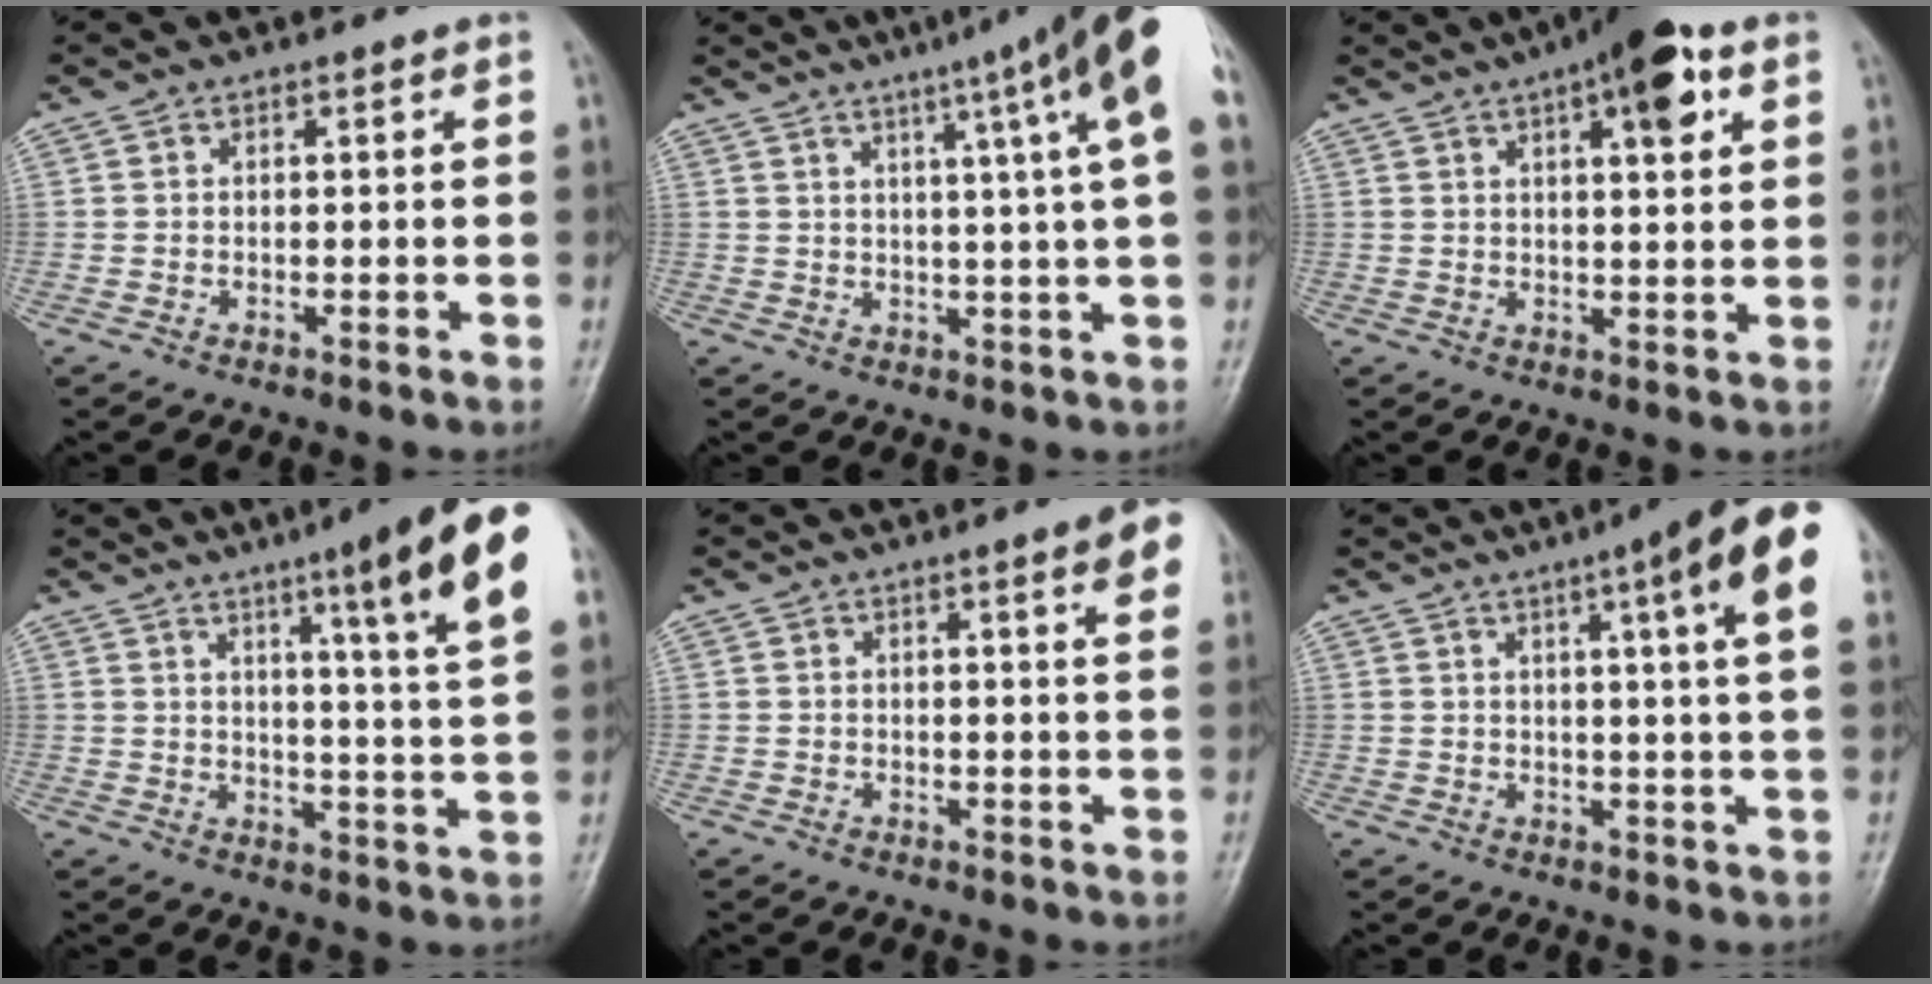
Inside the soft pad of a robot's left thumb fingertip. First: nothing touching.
{"total": 16.9, "force": [8.2, 0.0, 14.8], "torque": [-0.199, -0.005, 0.094]}
{"total": 11.1, "force": [5.3, 3.4, 9.1], "torque": [-0.115, -0.004, 0.071]}
{"total": 17.3, "force": [8.7, 1.2, 14.9], "torque": [-0.195, -0.039, 0.110]}
{"total": 6.5, "force": [3.2, 0.9, 5.6], "torque": [-0.059, -0.007, 0.035]}
{"total": 15.1, "force": [7.2, 1.2, 13.2], "torque": [-0.173, -0.013, 0.080]}